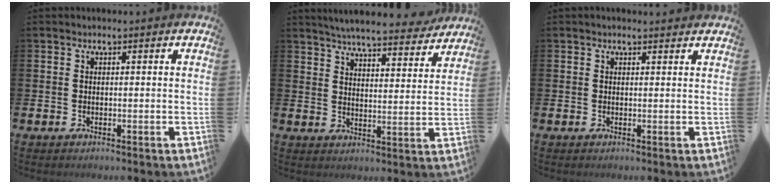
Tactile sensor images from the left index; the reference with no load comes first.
{"total": 6.3, "force": [6.0, 0.7, 1.8], "torque": [-0.048, -0.038, 0.103]}
{"total": 0.6, "force": [0.5, 0.0, 0.3], "torque": [-0.008, 0.002, 0.010]}